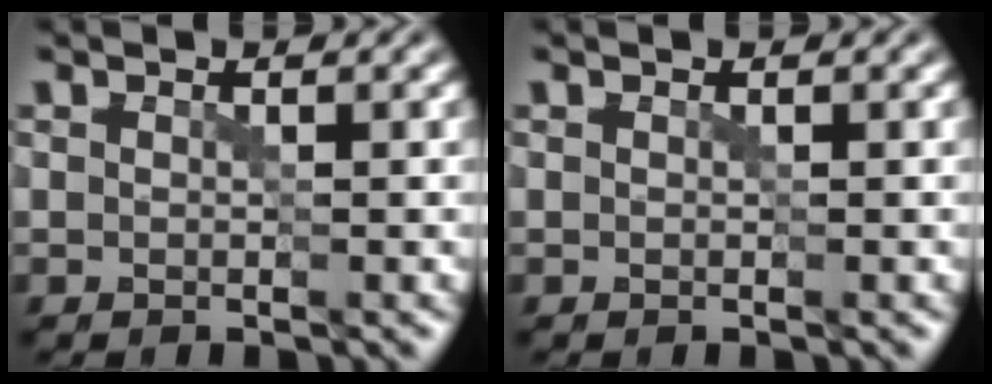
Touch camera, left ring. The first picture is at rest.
{"total": 0.0}